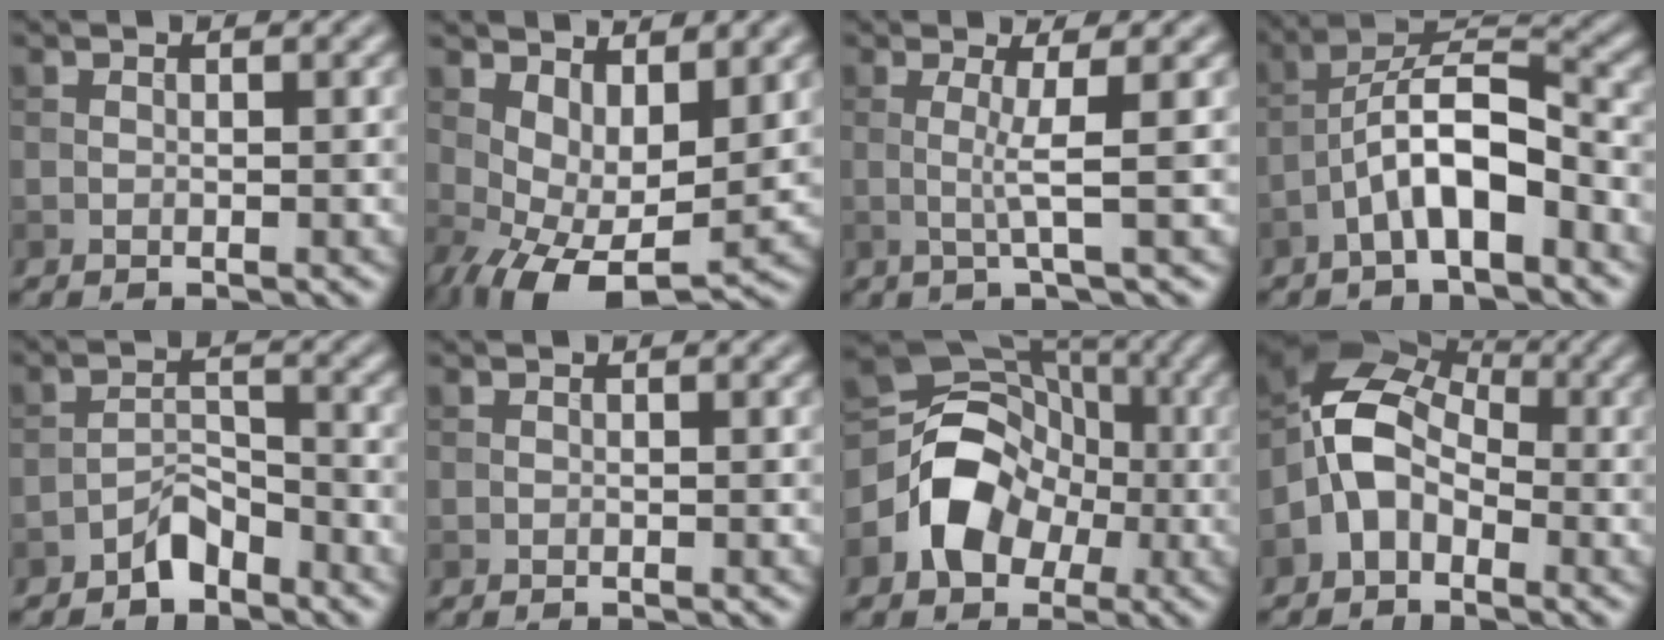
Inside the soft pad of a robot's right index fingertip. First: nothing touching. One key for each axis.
{"total": 6.8, "fx": 0.3, "fy": 3.4, "fz": 5.8, "tx": -0.105, "ty": -0.012, "tz": 0.009}
{"total": 2.6, "fx": 0.1, "fy": 0.3, "fz": 2.6, "tx": -0.050, "ty": -0.001, "tz": -0.003}
{"total": 6.6, "fx": -3.0, "fy": 2.2, "fz": 5.4, "tx": -0.098, "ty": 0.020, "tz": -0.056}
{"total": 2.8, "fx": -2.2, "fy": 1.1, "fz": 1.1, "tx": -0.012, "ty": 0.014, "tz": -0.044}
{"total": 0.0}
{"total": 7.7, "fx": -2.2, "fy": 6.2, "fz": 4.0, "tx": -0.058, "ty": 0.004, "tz": -0.044}
{"total": 5.9, "fx": -1.7, "fy": 4.2, "fz": 3.8, "tx": -0.072, "ty": 0.013, "tz": -0.048}